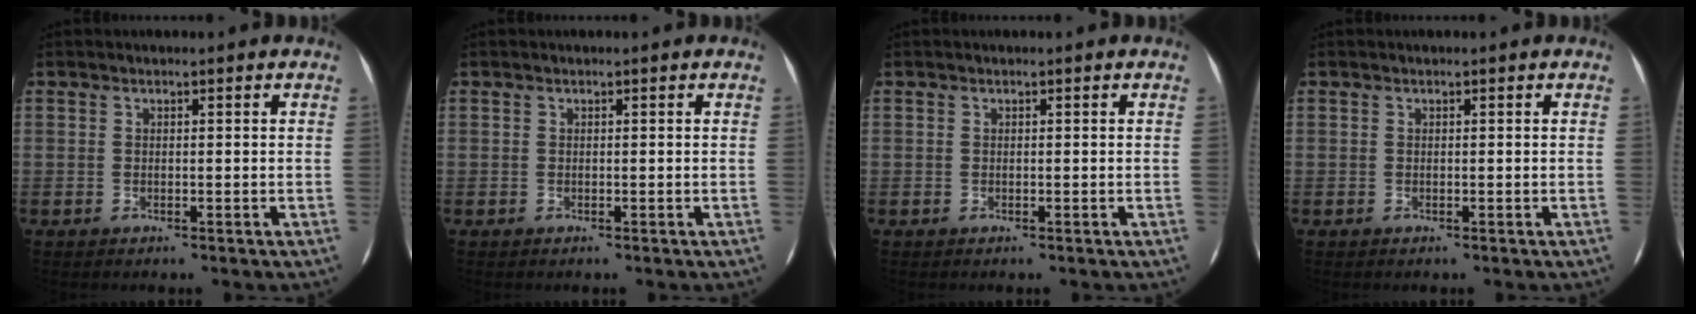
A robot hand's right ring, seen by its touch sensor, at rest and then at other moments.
{"total": 0.0}
{"total": 0.0}
{"total": 0.0}